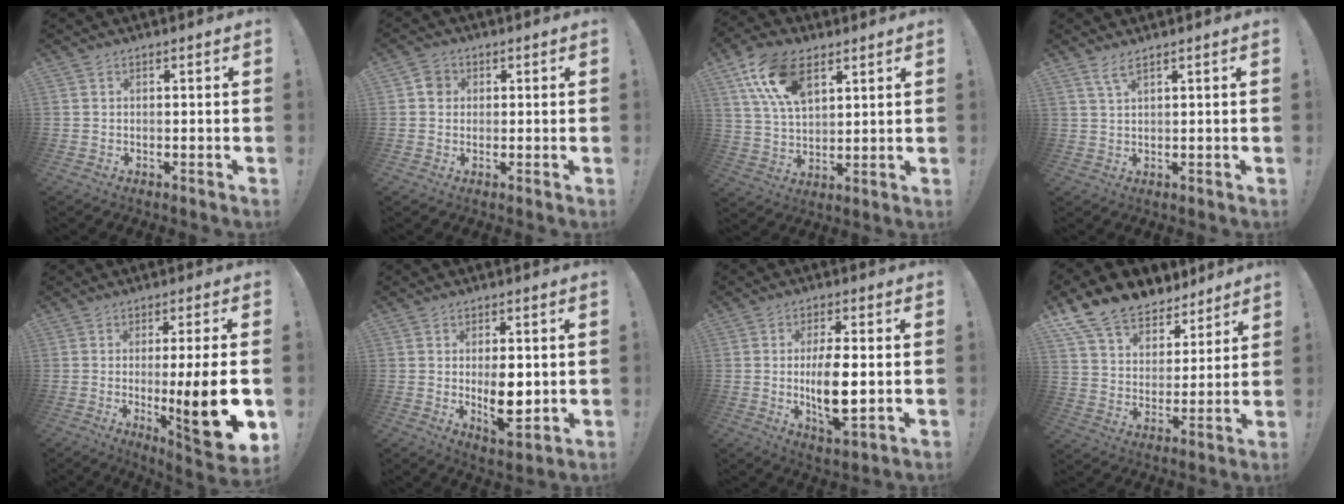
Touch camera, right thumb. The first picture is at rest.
{"total": 3.7, "force": [0.5, 3.4, 1.4], "torque": [-0.006, 0.004, 0.007]}
{"total": 15.3, "force": [7.7, 8.5, 10.1], "torque": [-0.197, -0.020, 0.142]}
{"total": 3.1, "force": [2.1, 0.2, 2.3], "torque": [-0.054, -0.003, 0.037]}
{"total": 15.7, "force": [-2.7, 1.4, 15.4], "torque": [-0.218, -0.001, -0.030]}
{"total": 9.7, "force": [0.2, 4.4, 8.6], "torque": [-0.125, -0.019, 0.004]}
{"total": 11.3, "force": [-0.3, 4.1, 10.5], "torque": [-0.179, -0.020, -0.013]}
{"total": 13.7, "force": [10.9, 7.4, 4.0], "torque": [-0.077, -0.082, 0.205]}